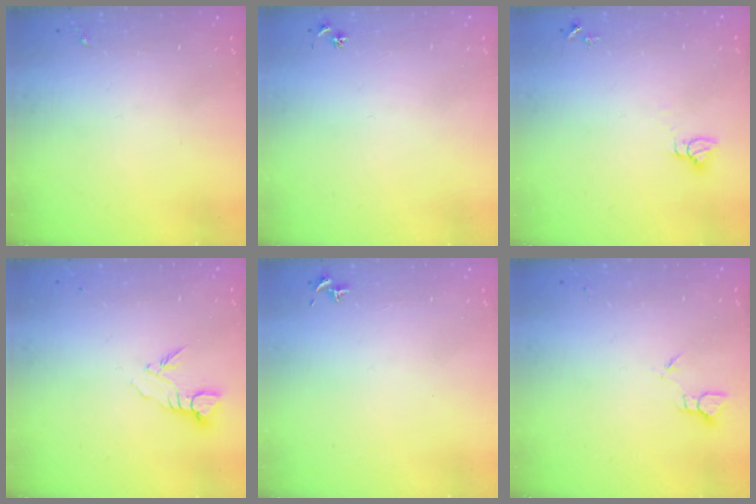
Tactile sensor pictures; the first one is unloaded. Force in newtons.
{"total": 3.0, "press": 2.9, "slide": 0.3}
{"total": 2.7, "press": 2.7, "slide": 0.1}
{"total": 3.8, "press": 3.8, "slide": 0.2}
{"total": 0.7, "press": 0.6, "slide": 0.5}
{"total": 2.0, "press": 2.0, "slide": 0.1}